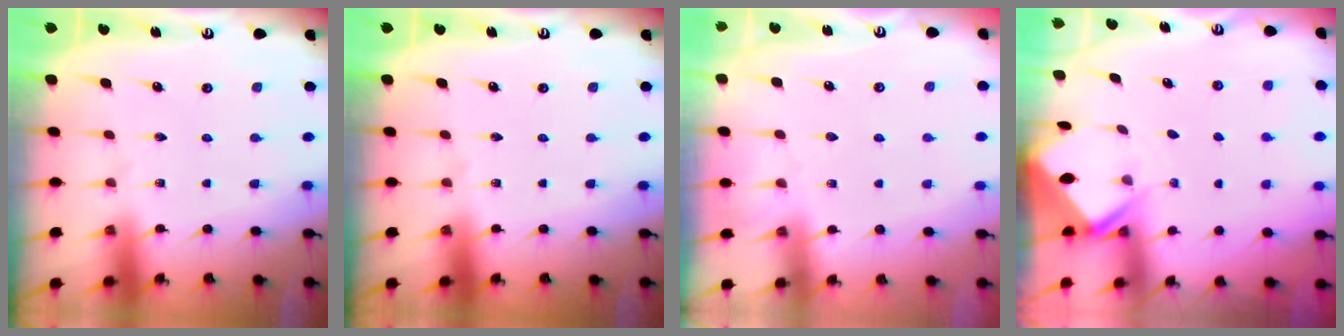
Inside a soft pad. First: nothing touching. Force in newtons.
{"total": 0.0}
{"total": 3.7, "press": 3.6, "slide": 0.6}
{"total": 2.4, "press": 2.4, "slide": 0.1}